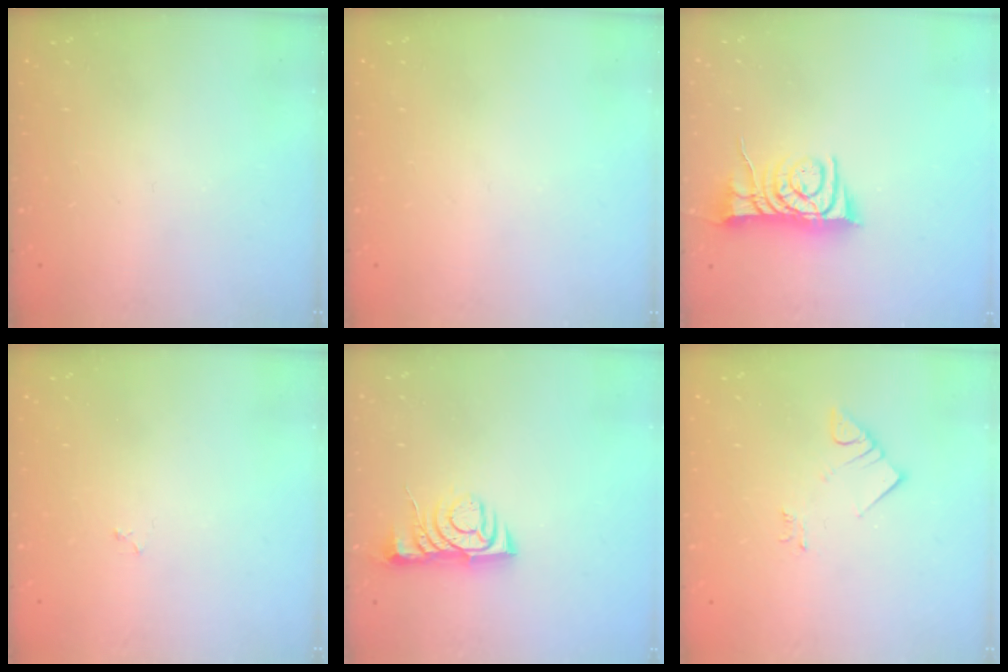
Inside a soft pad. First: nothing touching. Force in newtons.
{"total": 0.0}
{"total": 9.1, "press": 9.1, "slide": 0.5}
{"total": 2.2, "press": 2.1, "slide": 0.3}
{"total": 5.5, "press": 5.4, "slide": 0.7}
{"total": 3.3, "press": 3.3, "slide": 0.1}